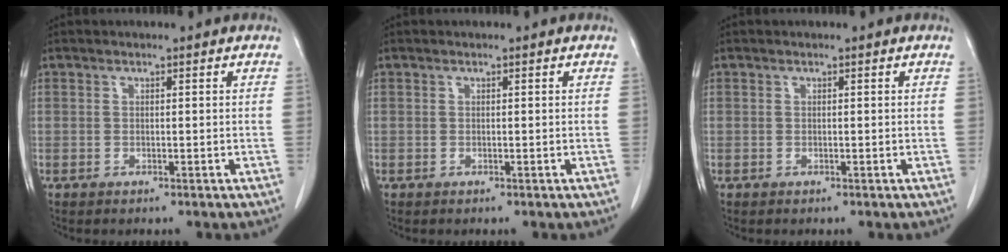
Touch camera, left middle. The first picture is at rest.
{"total": 0.0}
{"total": 0.0}